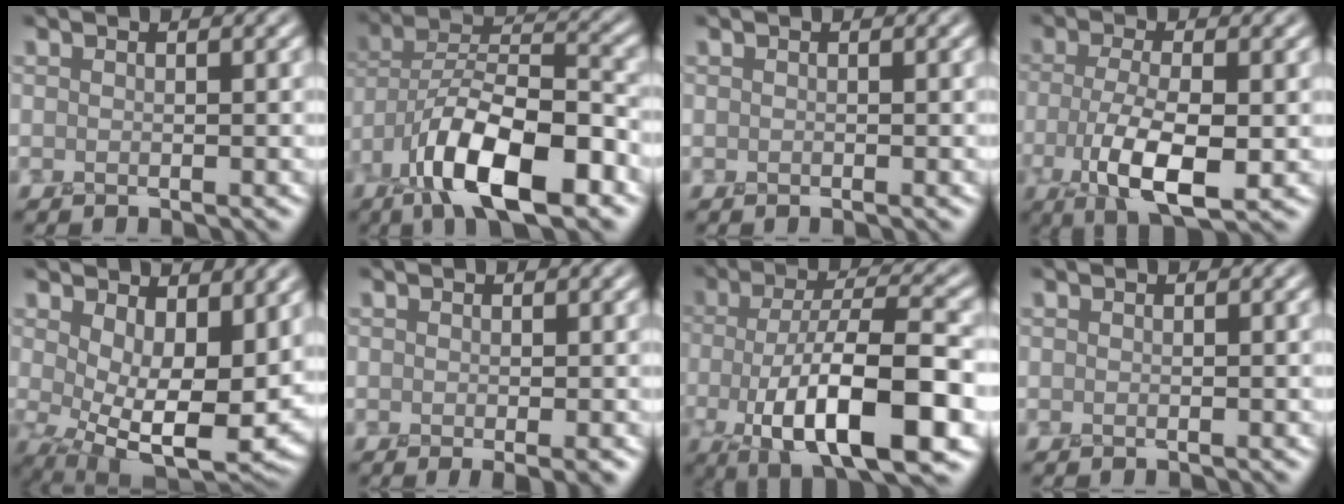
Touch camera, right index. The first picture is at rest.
{"total": 10.8, "force": [-6.1, 3.9, 8.0], "torque": [-0.135, 0.011, -0.115]}
{"total": 0.0}
{"total": 6.3, "force": [-1.8, 2.4, 5.6], "torque": [-0.114, -0.013, -0.030]}
{"total": 10.3, "force": [1.1, 5.6, 8.6], "torque": [-0.138, -0.029, 0.031]}
{"total": 0.8, "force": [0.0, 0.0, 0.8], "torque": [-0.012, -0.006, 0.001]}
{"total": 11.7, "force": [-3.5, 4.2, 10.3], "torque": [-0.171, -0.011, -0.060]}
{"total": 0.0}